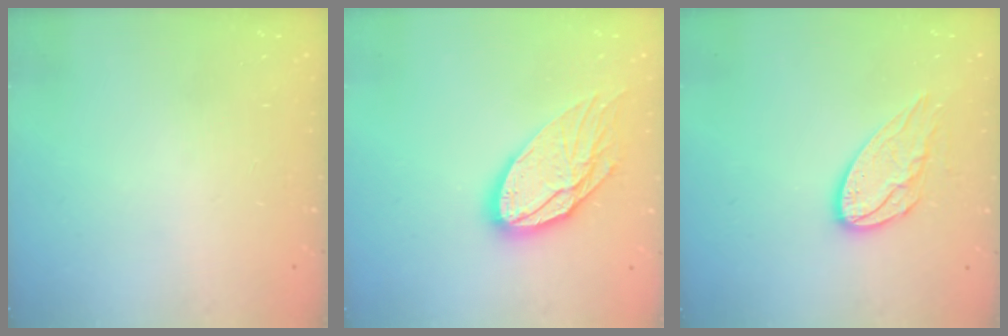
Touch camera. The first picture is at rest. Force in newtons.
{"total": 16.0, "press": 15.9, "slide": 1.5}
{"total": 10.9, "press": 10.9, "slide": 0.6}